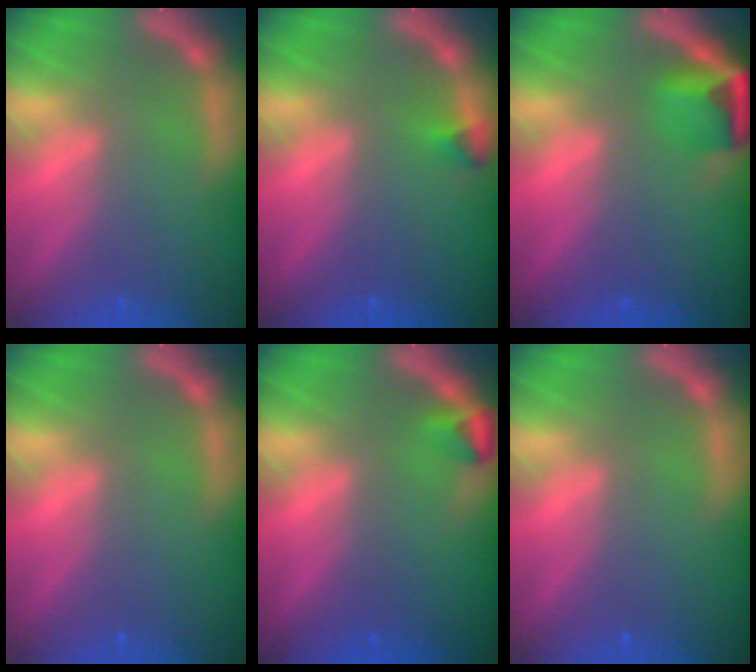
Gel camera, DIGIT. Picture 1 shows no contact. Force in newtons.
{"total": 0.9}
{"total": 3.9}
{"total": 0.0}
{"total": 1.5}
{"total": 0.0}